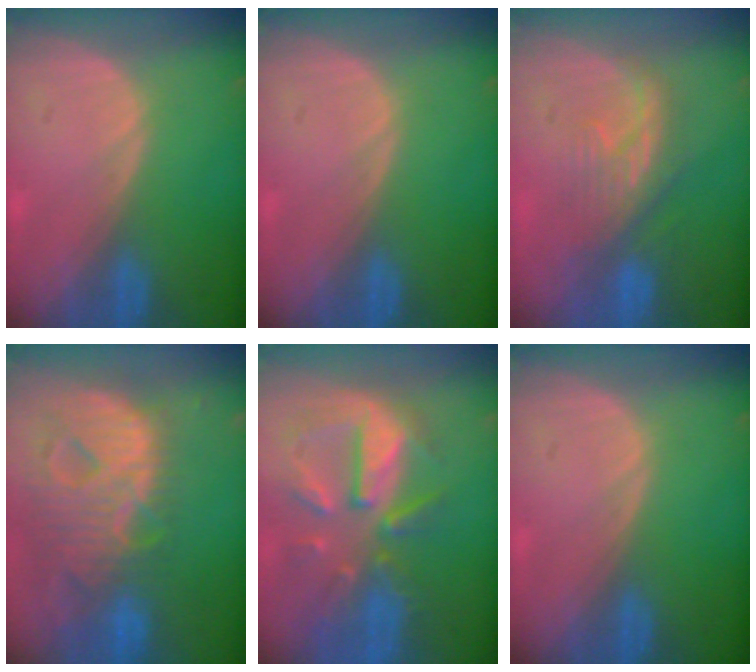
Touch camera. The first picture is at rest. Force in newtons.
{"total": 0.0}
{"total": 6.1, "press": 6.0, "slide": 1.1}
{"total": 13.1, "press": 11.1, "slide": 6.9}
{"total": 10.2, "press": 9.3, "slide": 4.2}
{"total": 0.0}